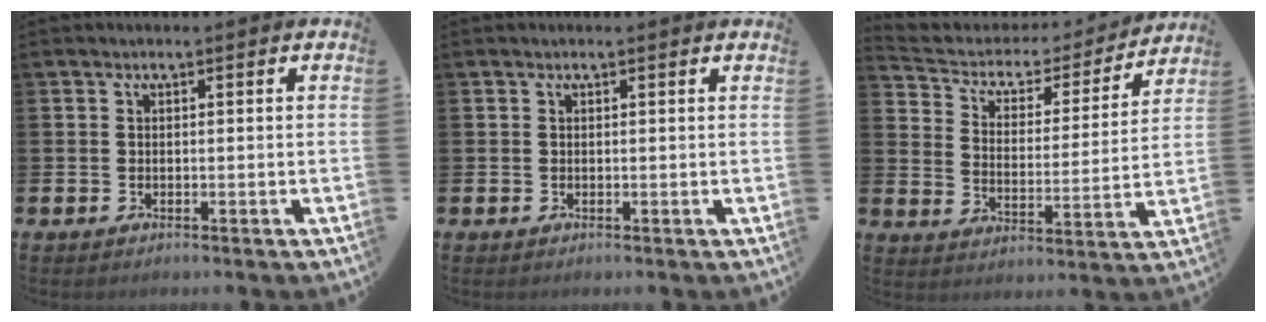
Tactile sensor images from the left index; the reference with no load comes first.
{"total": 0.0}
{"total": 4.8, "force": [4.0, 2.5, 1.2], "torque": [-0.052, -0.030, 0.059]}